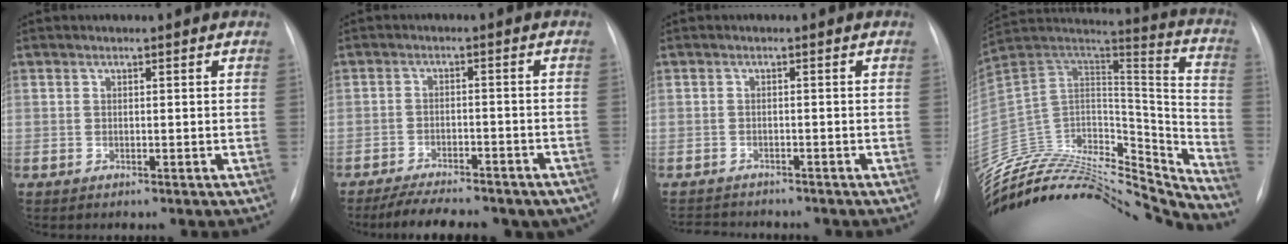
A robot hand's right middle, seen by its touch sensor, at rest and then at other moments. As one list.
[{"total": 16.6, "force": [-13.5, 5.6, 7.8], "torque": [-0.124, -0.002, -0.176]}, {"total": 4.7, "force": [-4.6, 0.9, 0.9], "torque": [-0.015, -0.010, -0.067]}, {"total": 34.4, "force": [-32.3, 6.8, 9.6], "torque": [-0.161, 0.002, -0.496]}]